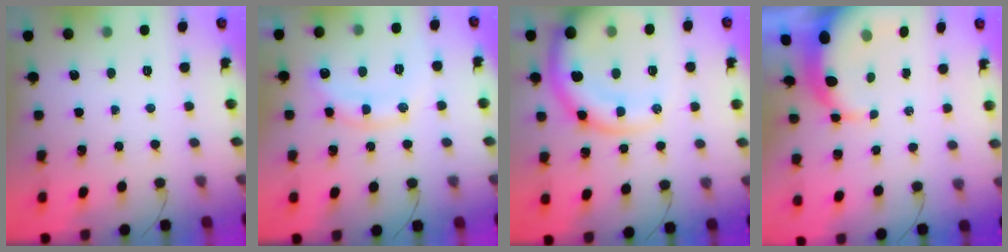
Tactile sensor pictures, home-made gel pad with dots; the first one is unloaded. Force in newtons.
{"total": 14.4, "press": 14.4, "slide": 0.6}
{"total": 13.9, "press": 13.3, "slide": 3.9}
{"total": 8.0, "press": 7.9, "slide": 1.4}